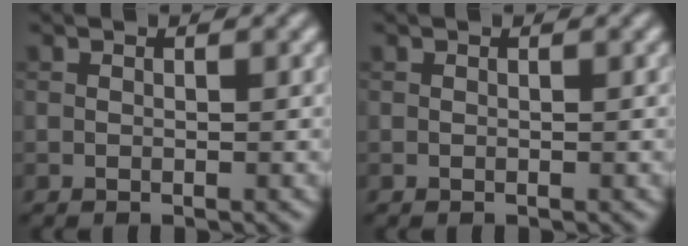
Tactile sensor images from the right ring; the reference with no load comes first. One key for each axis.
{"total": 0.0}